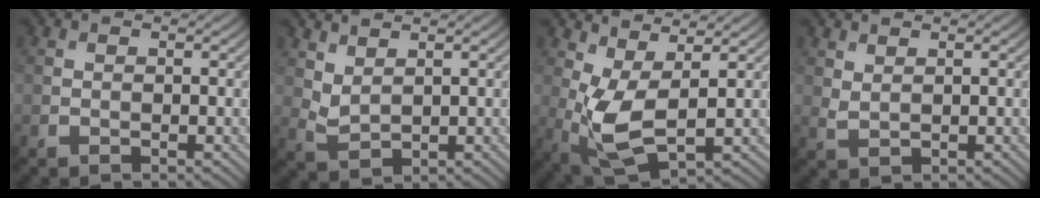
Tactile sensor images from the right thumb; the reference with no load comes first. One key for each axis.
{"total": 2.7, "fx": 1.9, "fy": 1.0, "fz": 1.6, "tx": -0.047, "ty": -0.002, "tz": 0.048}
{"total": 7.0, "fx": 0.8, "fy": 2.8, "fz": 6.4, "tx": -0.150, "ty": 0.001, "tz": 0.014}
{"total": 1.4, "fx": 1.2, "fy": 0.3, "fz": 0.8, "tx": -0.025, "ty": -0.002, "tz": 0.029}